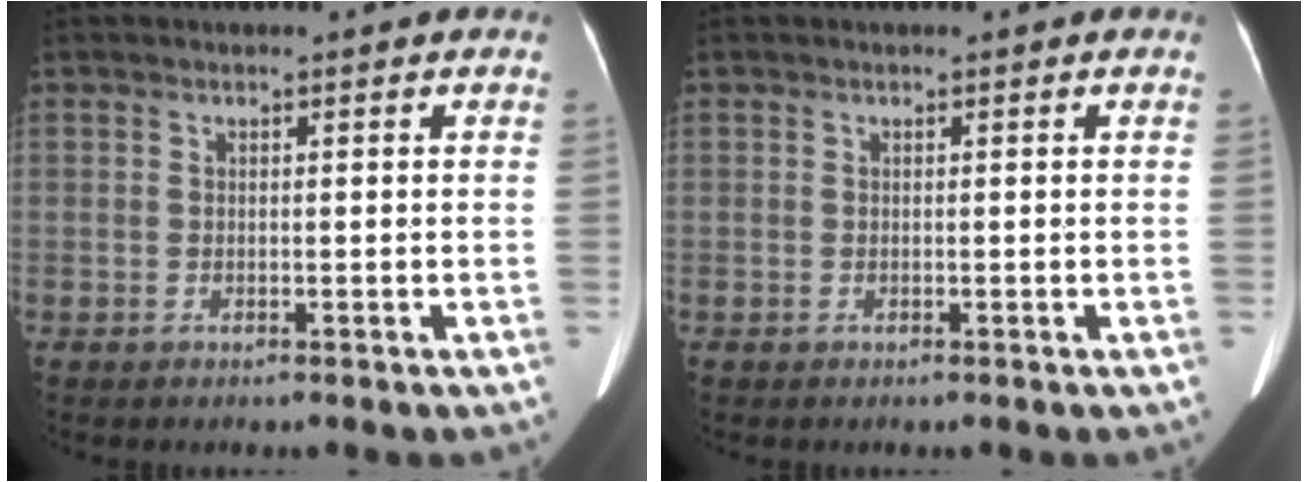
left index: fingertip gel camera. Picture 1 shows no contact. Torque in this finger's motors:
{"motor_torque": [0.05, 0.01, 0.01, 0.01]}